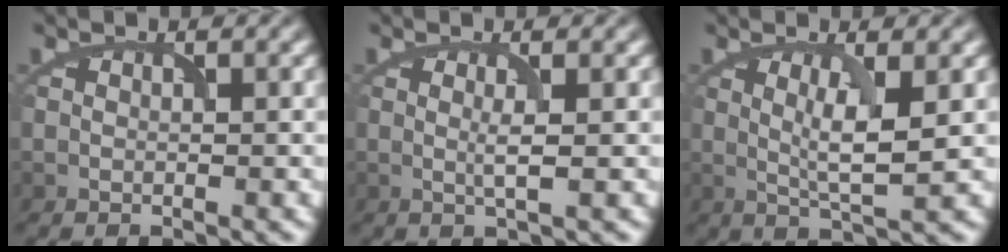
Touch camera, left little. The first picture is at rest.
{"total": 1.3, "force": [0.0, 0.1, 1.3], "torque": [-0.024, -0.003, 0.001]}
{"total": 3.7, "force": [0.3, 0.8, 3.6], "torque": [-0.065, -0.001, 0.011]}